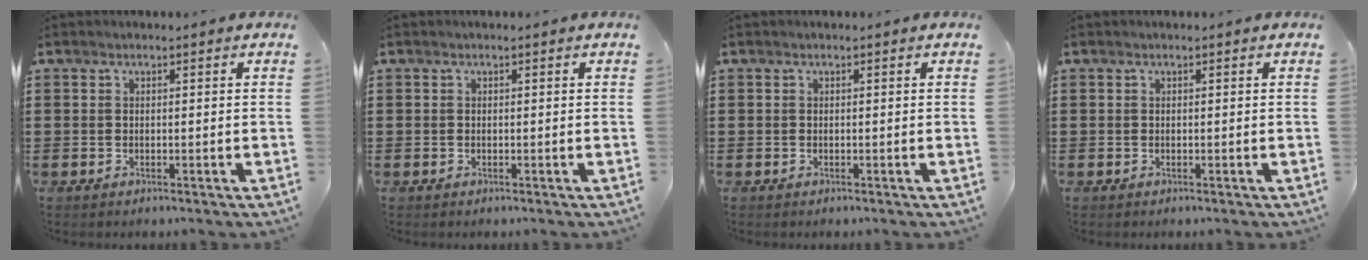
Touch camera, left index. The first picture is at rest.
{"total": 0.0}
{"total": 0.0}
{"total": 0.0}